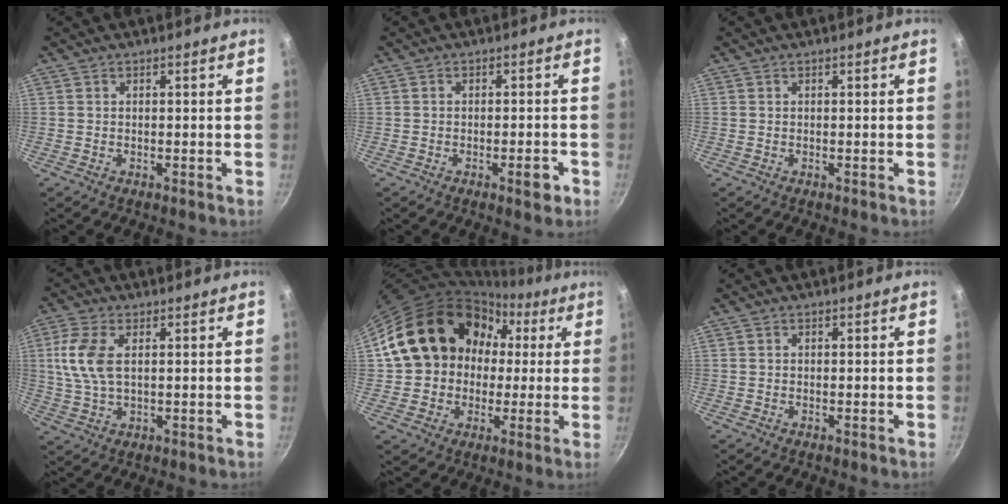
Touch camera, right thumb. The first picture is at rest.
{"total": 3.3, "force": [-1.6, 1.2, 2.7], "torque": [-0.026, 0.014, -0.019]}
{"total": 0.0}
{"total": 8.6, "force": [1.7, 4.5, 7.1], "torque": [-0.151, 0.006, 0.034]}
{"total": 19.3, "force": [2.7, 16.3, 9.8], "torque": [-0.133, 0.055, 0.046]}
{"total": 0.0}